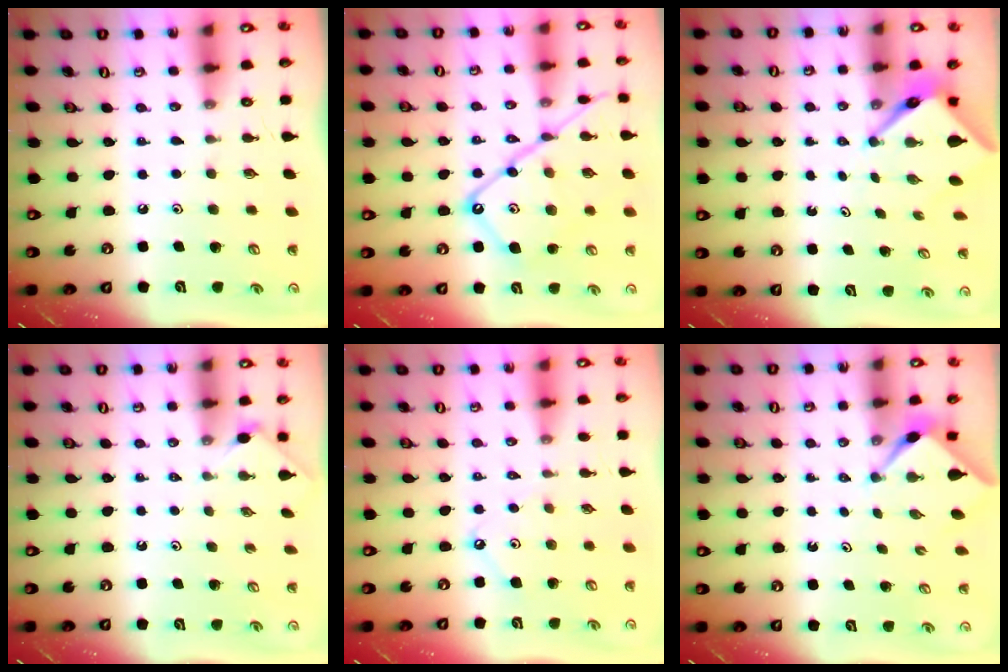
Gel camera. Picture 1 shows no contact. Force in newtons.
{"total": 16.5, "press": 16.4, "slide": 1.4}
{"total": 5.0, "press": 5.0, "slide": 0.2}
{"total": 0.7, "press": 0.6, "slide": 0.2}
{"total": 3.8, "press": 3.7, "slide": 0.6}
{"total": 2.3, "press": 2.2, "slide": 0.3}